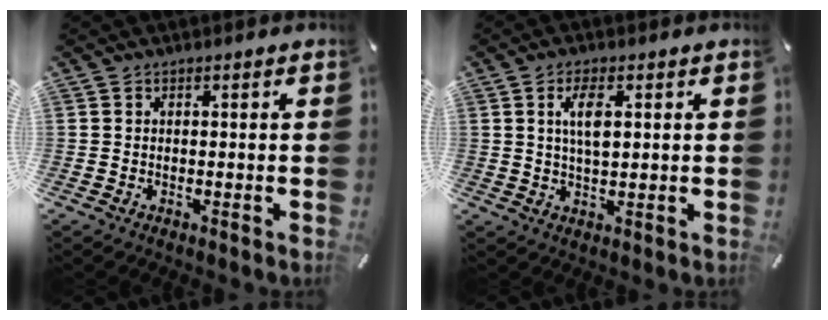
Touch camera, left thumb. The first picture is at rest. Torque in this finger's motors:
{"motor_torque": [0.89, 0.87, 0.41, -0.46, 0.04]}